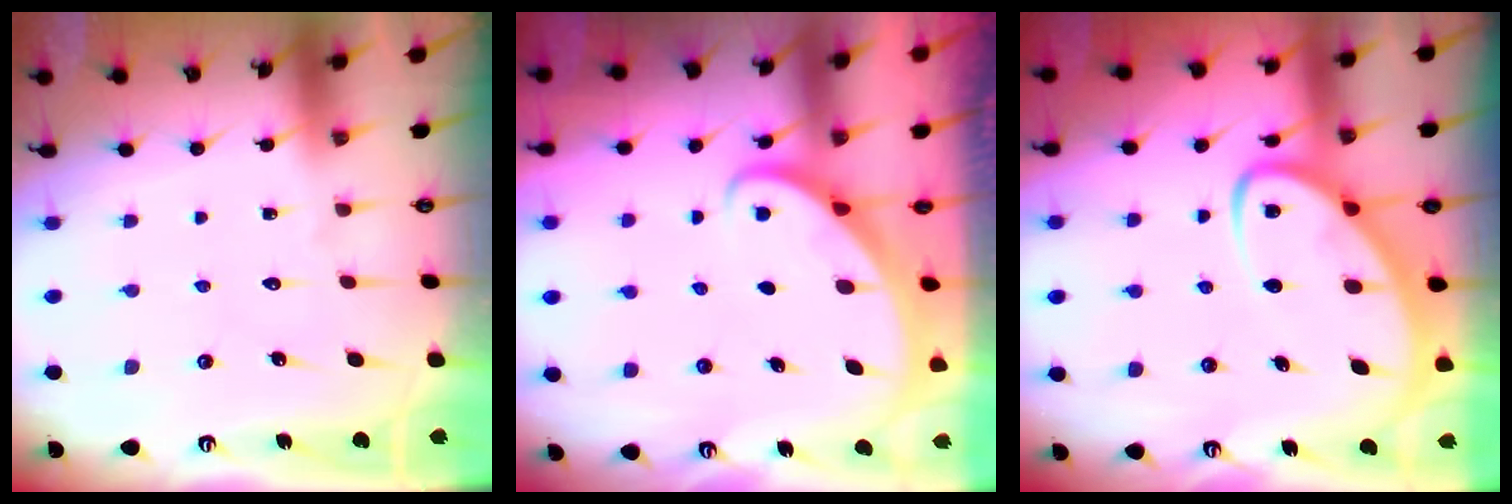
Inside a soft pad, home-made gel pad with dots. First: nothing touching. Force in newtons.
{"total": 2.4, "press": 2.3, "slide": 0.3}
{"total": 6.6, "press": 6.5, "slide": 0.7}